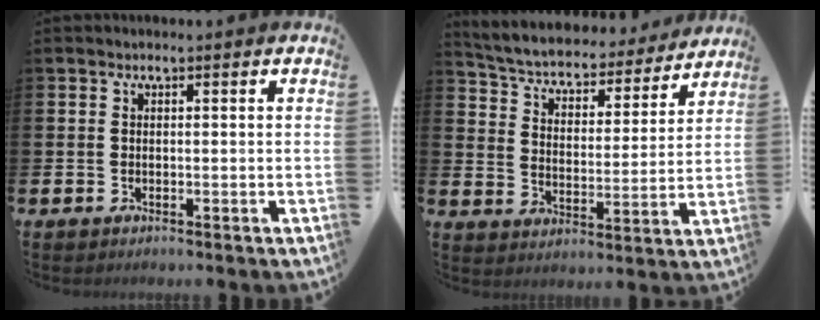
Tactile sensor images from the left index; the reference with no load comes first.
{"total": 5.0, "force": [4.6, 1.5, 1.1], "torque": [-0.050, -0.040, 0.072]}